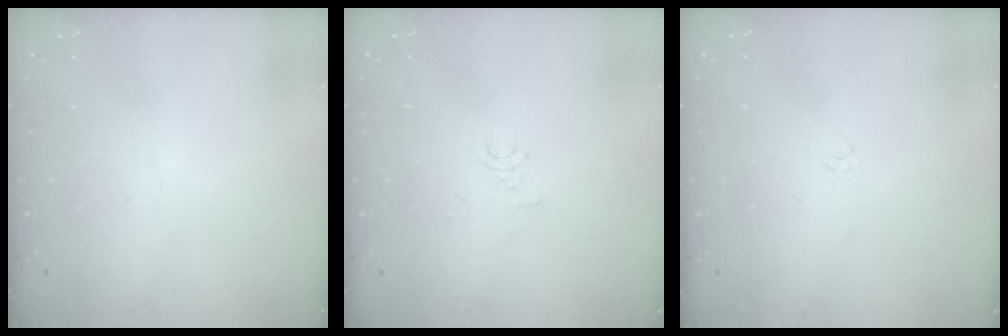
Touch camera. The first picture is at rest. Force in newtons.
{"total": 2.6, "press": 2.6, "slide": 0.1}
{"total": 2.9, "press": 2.9, "slide": 0.6}